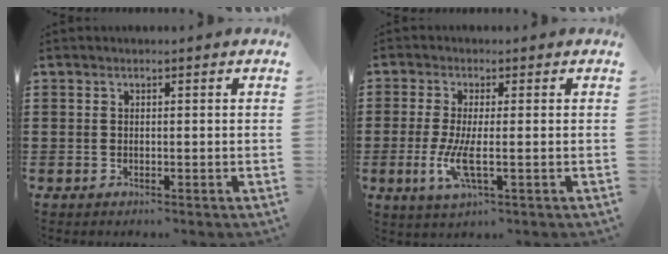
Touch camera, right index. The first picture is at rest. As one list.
[{"total": 5.5, "force": [-1.1, 1.1, 5.3], "torque": [-0.118, -0.017, -0.024]}]